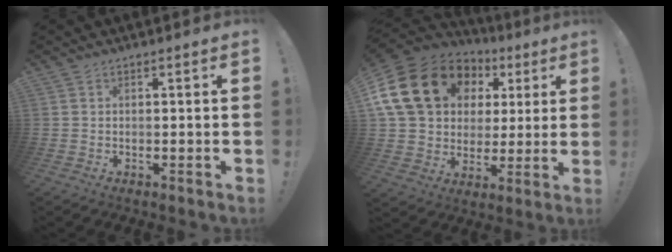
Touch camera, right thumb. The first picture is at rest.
{"total": 23.2, "force": [8.5, 16.8, 13.6], "torque": [-0.242, -0.019, 0.187]}